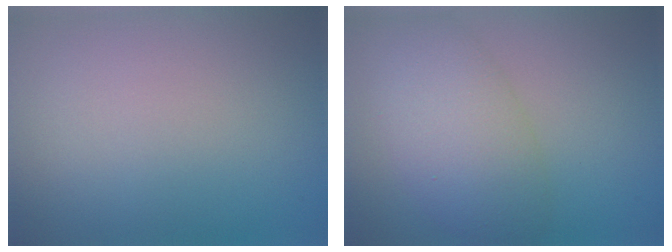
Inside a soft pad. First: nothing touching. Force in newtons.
{"total": 5.7, "press": 5.7, "slide": 0.2}